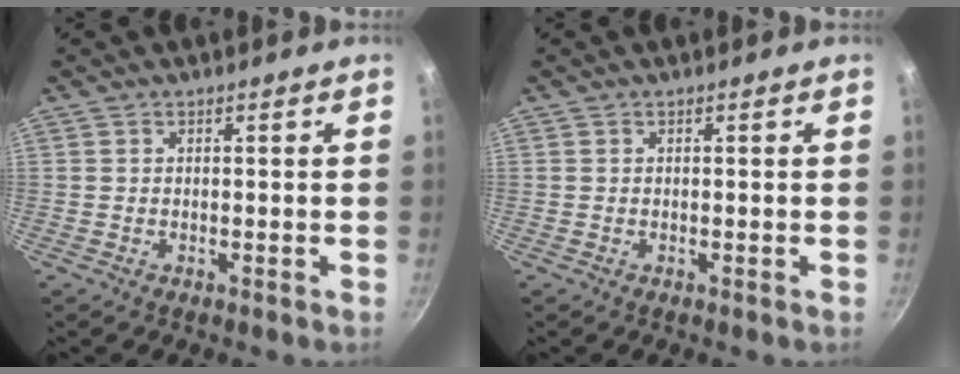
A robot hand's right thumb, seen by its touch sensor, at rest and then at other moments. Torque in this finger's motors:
{"motor_torque": [-0.03, 0.03, 0.02, 0.04, 0.01]}